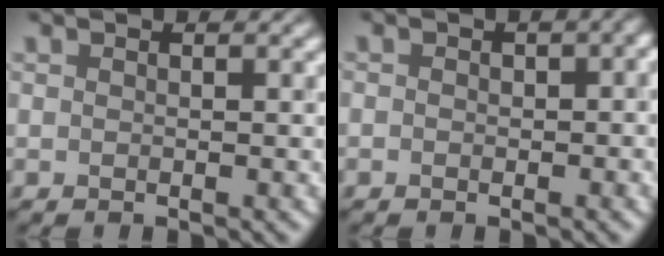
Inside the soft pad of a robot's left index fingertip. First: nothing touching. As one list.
[{"total": 3.0, "force": [-0.2, 2.0, 2.2], "torque": [-0.014, -0.001, -0.002]}]